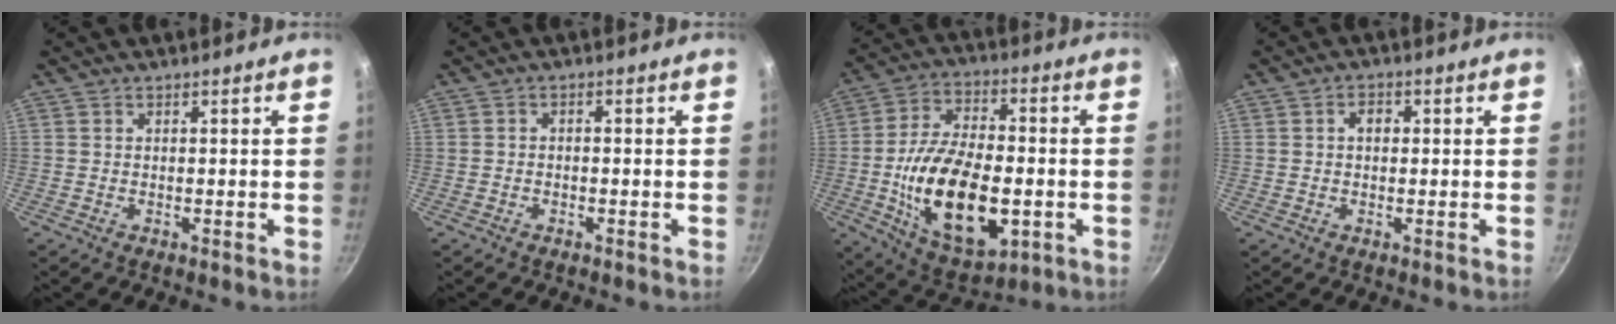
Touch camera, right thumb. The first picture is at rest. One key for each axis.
{"total": 1.1, "fx": -0.6, "fy": 0.5, "fz": 0.7, "tx": -0.015, "ty": 0.010, "tz": -0.012}
{"total": 22.2, "fx": -4.0, "fy": 11.9, "fz": 18.3, "tx": -0.312, "ty": 0.015, "tz": -0.059}
{"total": 2.7, "fx": 0.4, "fy": 2.0, "fz": 1.8, "tx": -0.016, "ty": 0.009, "tz": 0.003}